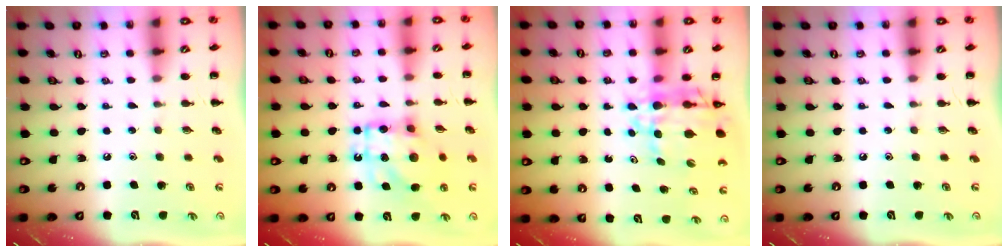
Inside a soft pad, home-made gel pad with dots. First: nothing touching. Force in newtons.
{"total": 13.3, "press": 13.2, "slide": 1.4}
{"total": 8.8, "press": 7.9, "slide": 3.9}
{"total": 0.0}